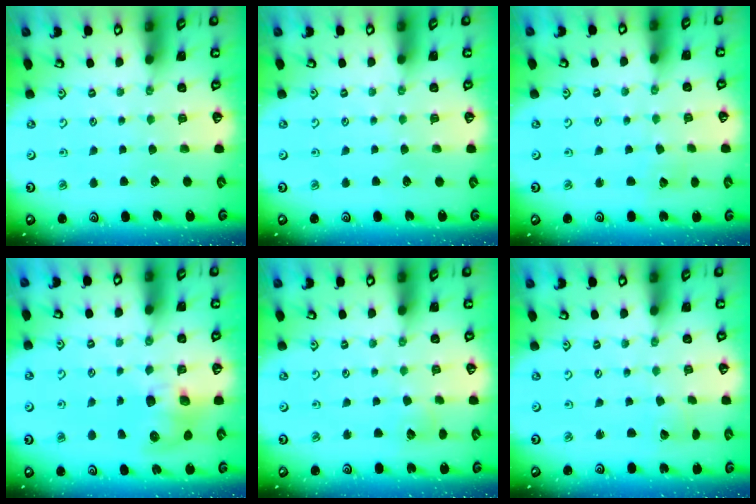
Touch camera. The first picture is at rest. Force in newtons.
{"total": 0.0}
{"total": 3.1, "press": 3.0, "slide": 0.5}
{"total": 7.4, "press": 7.3, "slide": 1.0}
{"total": 5.8, "press": 5.8, "slide": 0.6}
{"total": 2.3, "press": 2.3, "slide": 0.2}